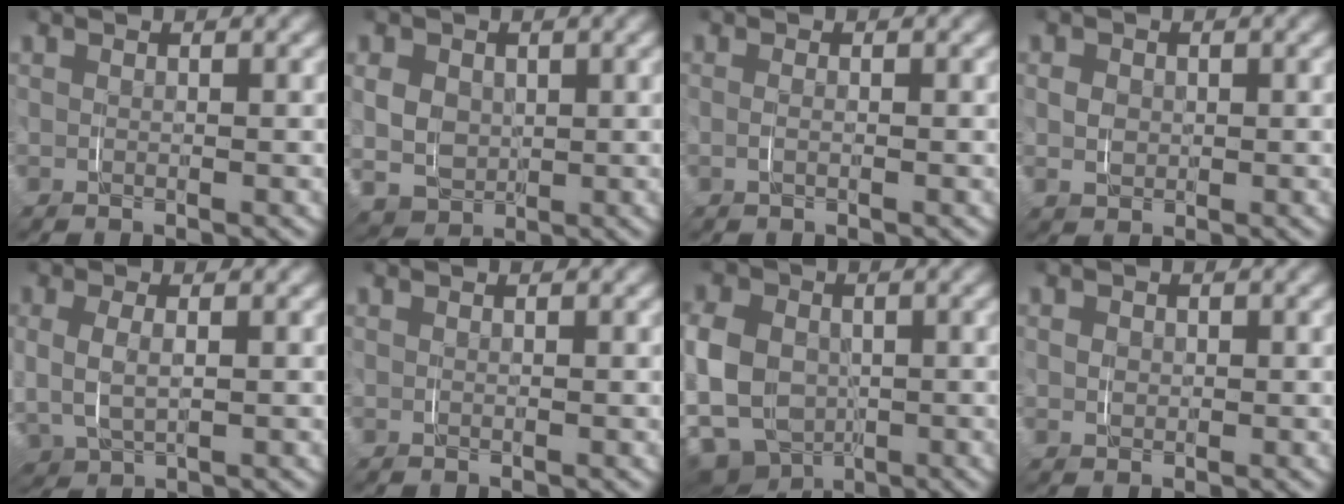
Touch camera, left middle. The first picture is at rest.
{"total": 5.6, "force": [-0.3, 5.3, 1.5], "torque": [-0.042, -0.031, 0.002]}
{"total": 0.7, "force": [-0.3, -0.6, -0.3], "torque": [0.004, -0.002, -0.005]}
{"total": 1.3, "force": [-0.1, 1.2, -0.3], "torque": [0.006, -0.009, 0.004]}
{"total": 1.8, "force": [0.3, 1.7, 0.7], "torque": [-0.031, -0.006, 0.003]}
{"total": 0.0}
{"total": 12.4, "force": [-4.0, 11.3, 3.3], "torque": [-0.090, -0.042, -0.072]}
{"total": 1.0, "force": [-0.3, 0.9, -0.4], "torque": [0.007, -0.008, -0.001]}